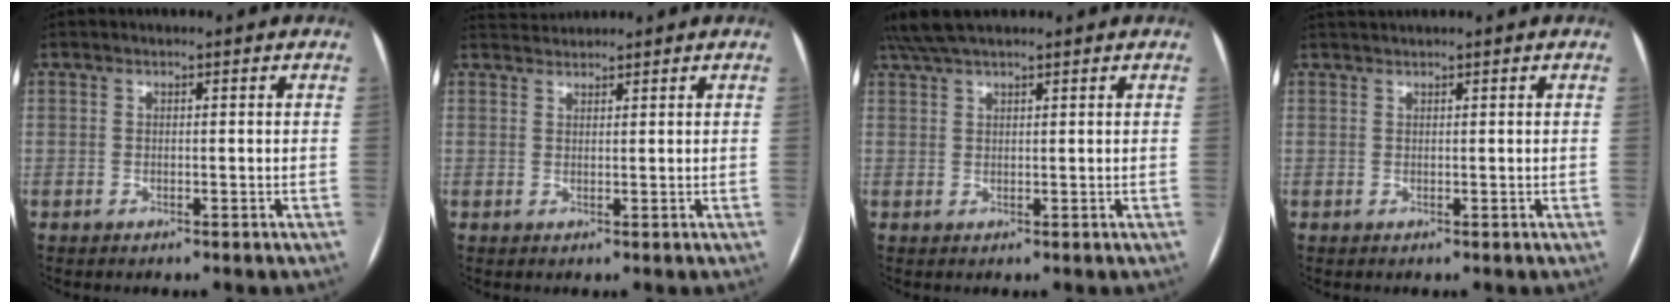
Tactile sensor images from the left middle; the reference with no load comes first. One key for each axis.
{"total": 2.4, "fx": 2.4, "fy": 0.0, "fz": -0.3, "tx": -0.004, "ty": 0.018, "tz": 0.050}
{"total": 6.0, "fx": 5.0, "fy": 0.9, "fz": 3.1, "tx": -0.059, "ty": 0.039, "tz": 0.095}
{"total": 1.4, "fx": 1.3, "fy": -0.3, "fz": 0.2, "tx": -0.004, "ty": 0.014, "tz": 0.031}